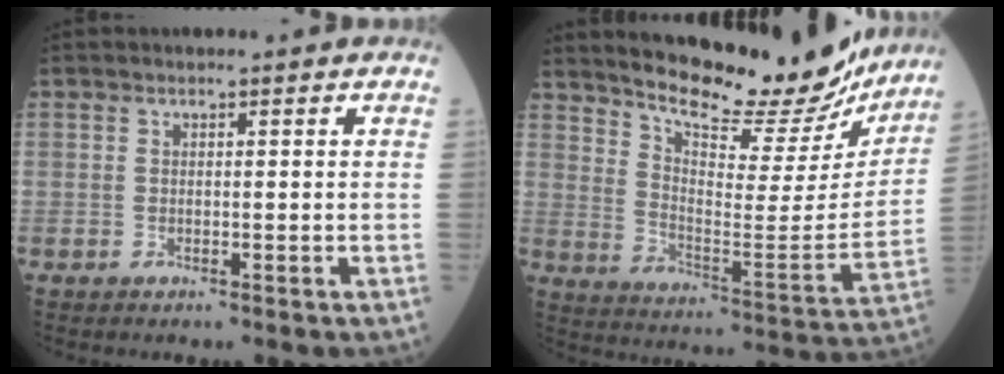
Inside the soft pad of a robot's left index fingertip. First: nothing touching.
{"total": 21.8, "force": [19.8, 4.1, 8.1], "torque": [-0.115, -0.046, 0.276]}